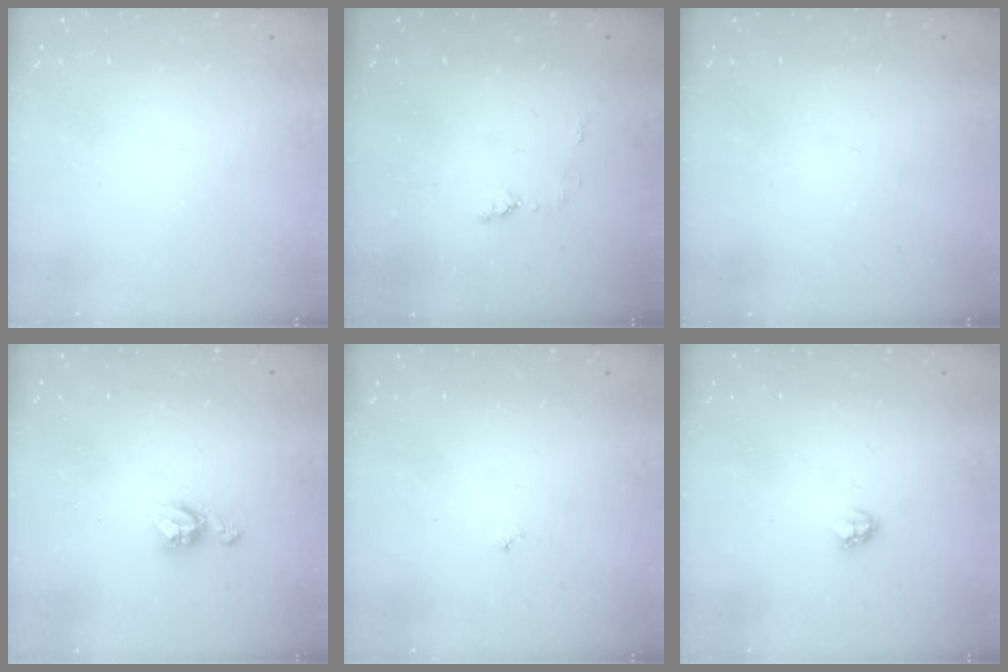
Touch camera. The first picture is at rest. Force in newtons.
{"total": 4.3, "press": 4.2, "slide": 0.5}
{"total": 0.0}
{"total": 6.7, "press": 6.7, "slide": 0.4}
{"total": 3.0, "press": 2.9, "slide": 0.3}
{"total": 2.8, "press": 2.8, "slide": 0.3}